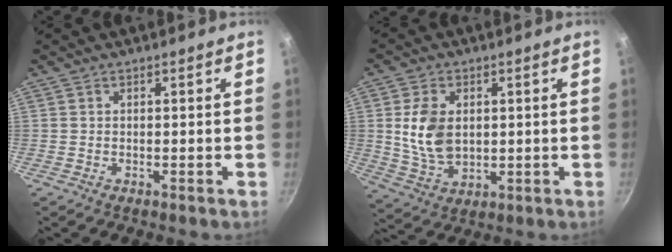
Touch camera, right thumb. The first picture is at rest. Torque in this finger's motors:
{"motor_torque": [0.02, 0.34, 0.69, -0.57, 0.10]}